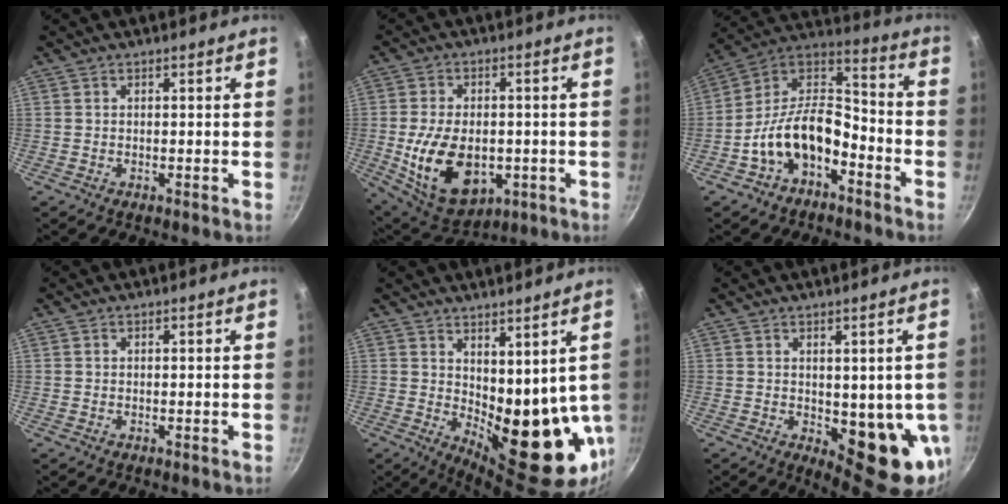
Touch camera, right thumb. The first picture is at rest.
{"total": 16.2, "force": [-2.8, 10.5, 12.1], "torque": [-0.194, -0.001, -0.026]}
{"total": 15.4, "force": [-6.6, 9.2, 10.4], "torque": [-0.156, 0.080, -0.134]}
{"total": 0.0}
{"total": 14.4, "force": [3.6, 6.5, 12.3], "torque": [-0.136, -0.050, 0.074]}
{"total": 11.7, "force": [-1.2, 5.3, 10.4], "torque": [-0.094, -0.016, -0.003]}